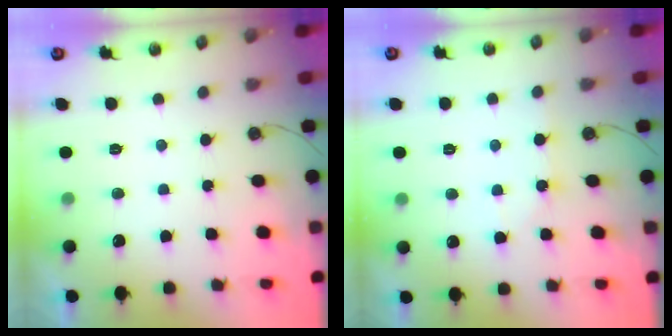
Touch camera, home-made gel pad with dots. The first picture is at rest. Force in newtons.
{"total": 4.7, "press": 4.7, "slide": 0.6}